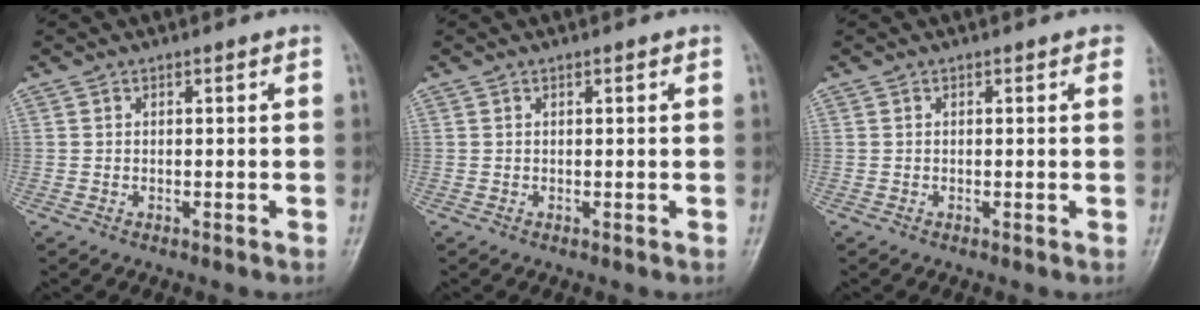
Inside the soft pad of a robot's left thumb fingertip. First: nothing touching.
{"total": 0.6, "force": [0.3, 0.1, 0.5], "torque": [-0.008, 0.000, 0.004]}
{"total": 1.6, "force": [1.0, 0.6, 1.1], "torque": [-0.005, 0.003, 0.006]}